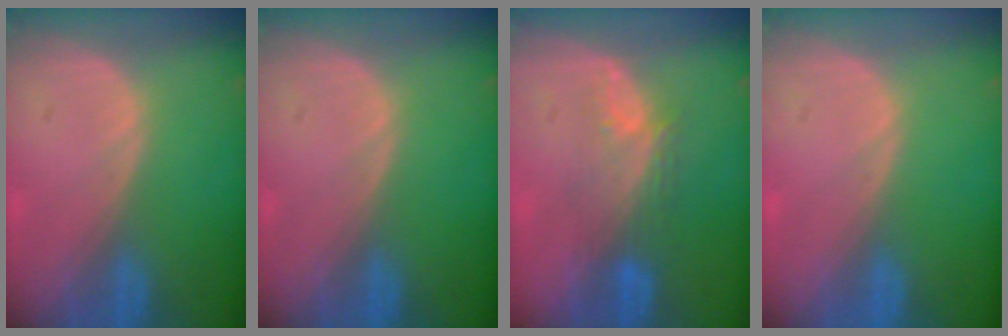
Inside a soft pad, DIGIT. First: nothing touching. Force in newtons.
{"total": 0.0}
{"total": 4.9, "press": 4.7, "slide": 1.6}
{"total": 0.0}